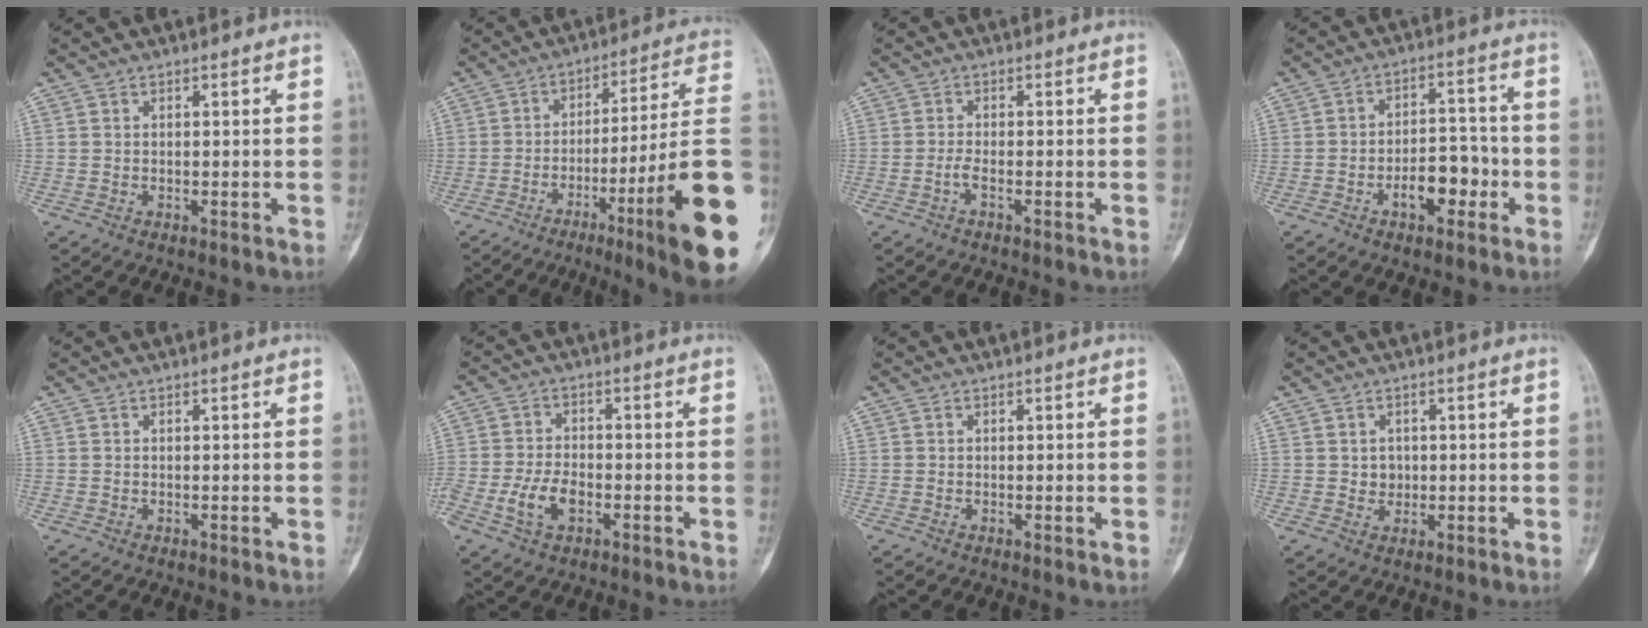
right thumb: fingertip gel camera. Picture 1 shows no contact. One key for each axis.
{"total": 23.4, "fx": -7.4, "fy": 1.4, "fz": 22.1, "tx": -0.261, "ty": 0.021, "tz": -0.110}
{"total": 1.4, "fx": -0.7, "fy": 0.2, "fz": 1.1, "tx": -0.026, "ty": 0.001, "tz": -0.017}
{"total": 8.4, "fx": -3.2, "fy": 4.6, "fz": 6.2, "tx": -0.073, "ty": 0.037, "tz": -0.052}
{"total": 0.0}
{"total": 6.4, "fx": -2.4, "fy": 3.7, "fz": 4.6, "tx": -0.091, "ty": 0.013, "tz": -0.046}
{"total": 0.7, "fx": -0.1, "fy": 0.2, "fz": 0.7, "tx": -0.007, "ty": -0.001, "tz": -0.001}
{"total": 2.3, "fx": 0.2, "fy": 2.1, "fz": 1.0, "tx": -0.003, "ty": 0.002, "tz": 0.006}